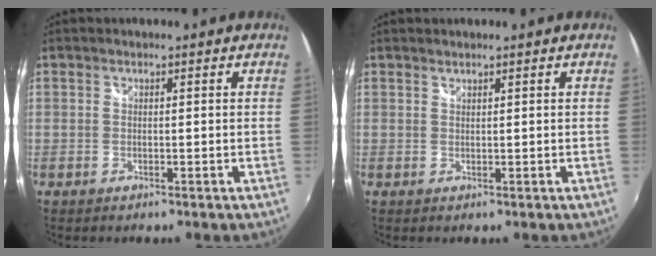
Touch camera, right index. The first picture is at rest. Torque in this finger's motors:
{"motor_torque": [-0.08, 0.07, -0.03, -0.01]}